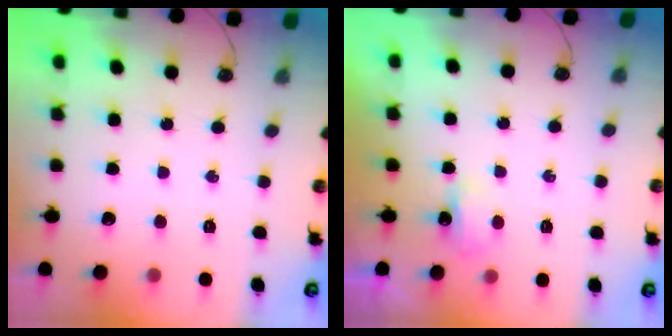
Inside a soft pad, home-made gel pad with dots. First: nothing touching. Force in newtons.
{"total": 3.8, "press": 3.8, "slide": 0.5}